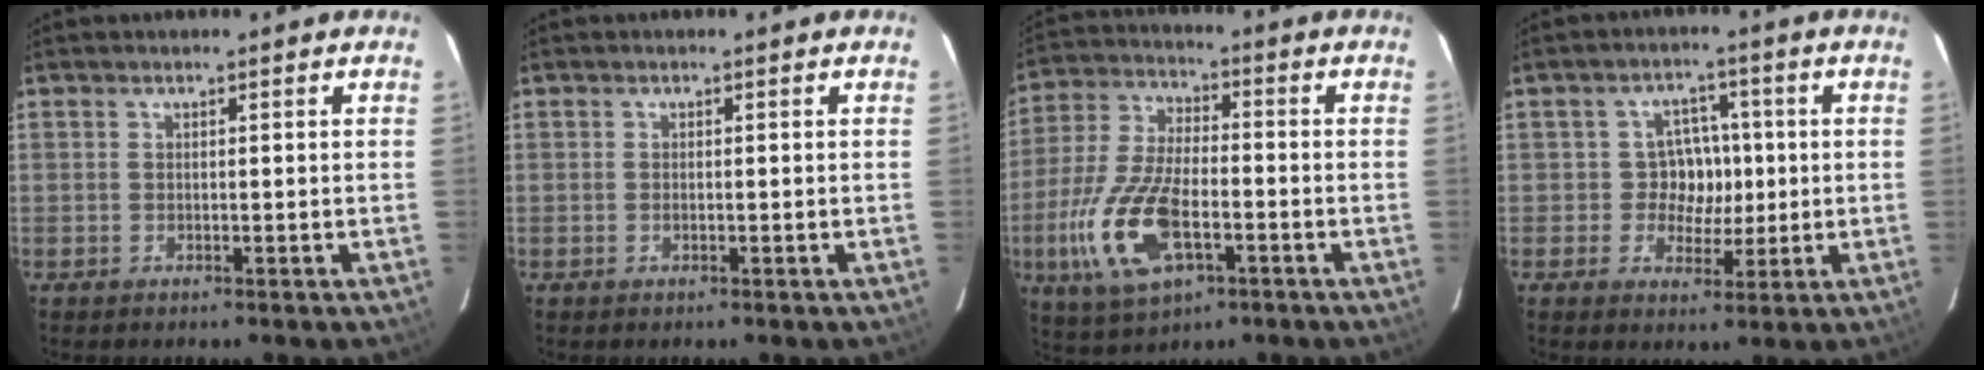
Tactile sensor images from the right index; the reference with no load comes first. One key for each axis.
{"total": 0.0}
{"total": 16.6, "fx": -5.6, "fy": 7.5, "fz": 13.7, "tx": -0.305, "ty": -0.013, "tz": -0.101}
{"total": 7.0, "fx": -0.6, "fy": 6.3, "fz": 3.0, "tx": -0.056, "ty": 0.014, "tz": -0.010}